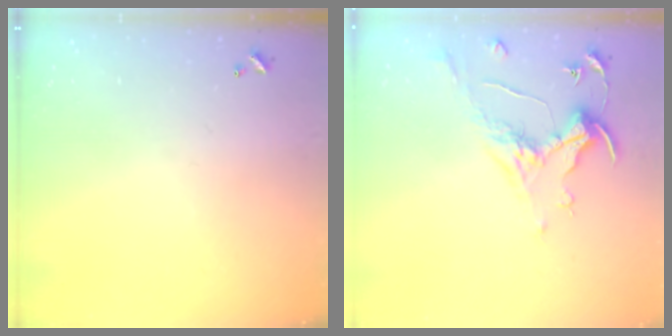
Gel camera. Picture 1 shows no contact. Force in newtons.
{"total": 0.8, "press": 0.7, "slide": 0.5}